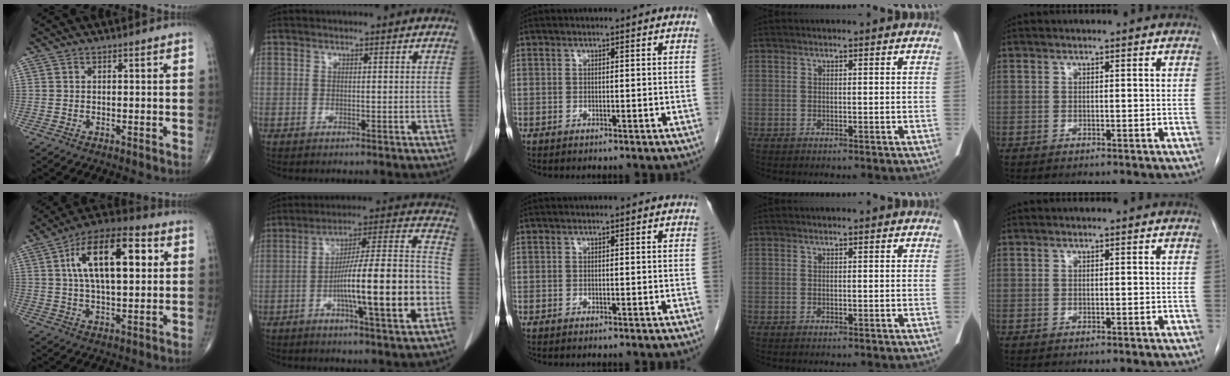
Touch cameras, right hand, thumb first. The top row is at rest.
{"thumb": {"total": 18.1, "force": [4.5, 8.1, 15.5], "torque": [-0.245, 0.013, 0.068]}, "index": {"total": 19.6, "force": [-5.0, 1.6, 18.8], "torque": [-0.281, 0.014, -0.075]}}